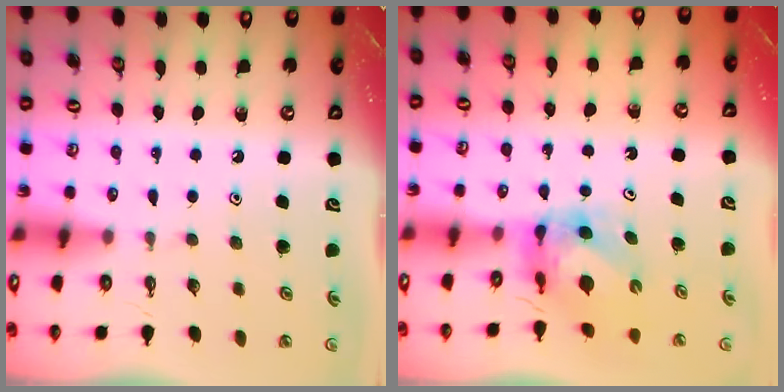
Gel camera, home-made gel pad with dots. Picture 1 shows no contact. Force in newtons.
{"total": 6.6, "press": 6.5, "slide": 0.8}